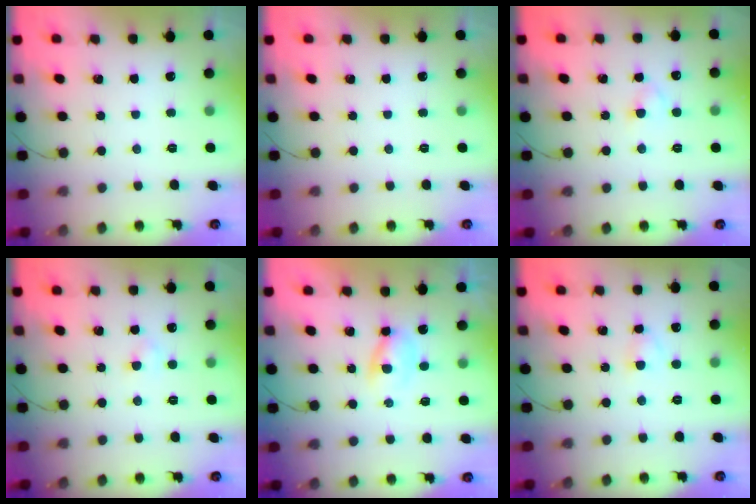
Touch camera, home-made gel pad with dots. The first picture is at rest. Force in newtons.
{"total": 0.0}
{"total": 2.5, "press": 2.3, "slide": 1.0}
{"total": 1.8, "press": 1.6, "slide": 0.8}
{"total": 2.1, "press": 1.9, "slide": 0.9}
{"total": 2.4, "press": 2.2, "slide": 1.1}